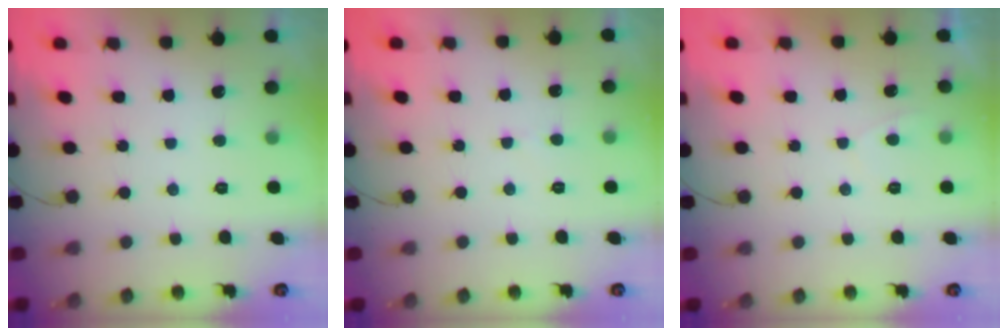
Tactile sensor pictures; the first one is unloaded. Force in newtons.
{"total": 2.1, "press": 2.1, "slide": 0.2}
{"total": 0.7, "press": 0.5, "slide": 0.5}